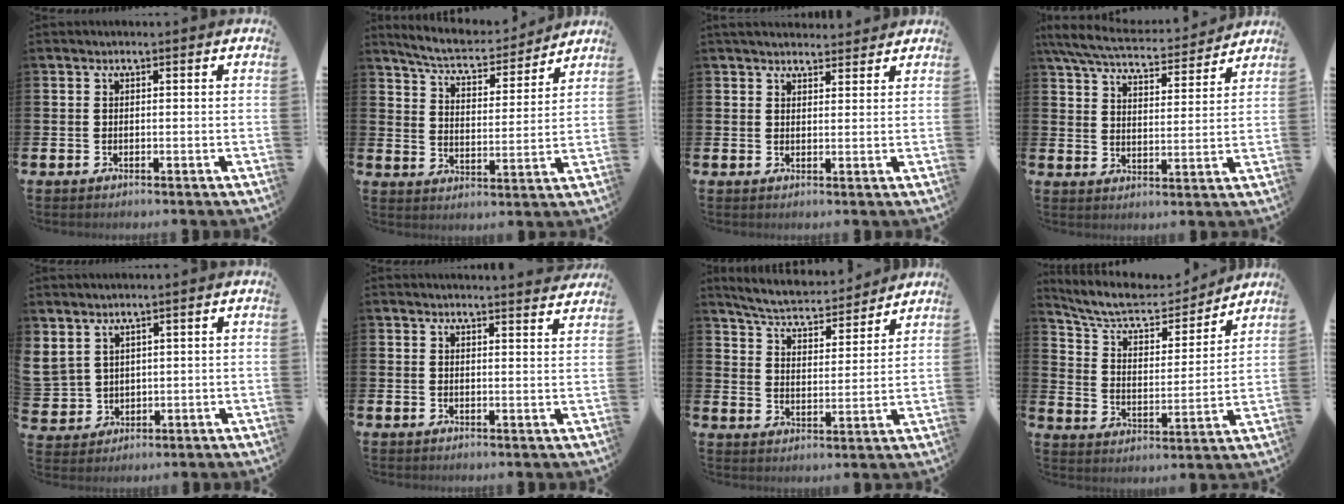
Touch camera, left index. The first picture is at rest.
{"total": 7.0, "force": [6.7, 0.8, 2.0], "torque": [-0.058, -0.048, 0.112]}
{"total": 3.0, "force": [2.8, 0.8, 0.3], "torque": [0.003, -0.016, 0.049]}
{"total": 7.1, "force": [6.5, 1.4, 2.3], "torque": [-0.064, -0.042, 0.112]}
{"total": 3.7, "force": [3.0, 2.1, 0.4], "torque": [-0.017, -0.010, 0.054]}
{"total": 2.7, "force": [2.6, -0.2, -0.1], "torque": [0.012, -0.022, 0.045]}
{"total": 5.9, "force": [5.7, 0.9, 1.3], "torque": [-0.051, -0.042, 0.096]}
{"total": 9.3, "force": [8.2, 2.9, 3.4], "torque": [-0.089, -0.058, 0.136]}